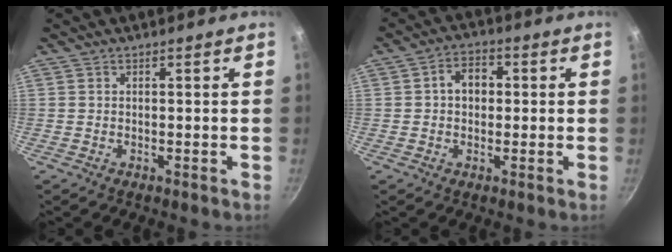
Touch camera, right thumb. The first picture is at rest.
{"total": 5.3, "force": [0.5, 4.1, 3.4], "torque": [-0.027, 0.012, 0.000]}